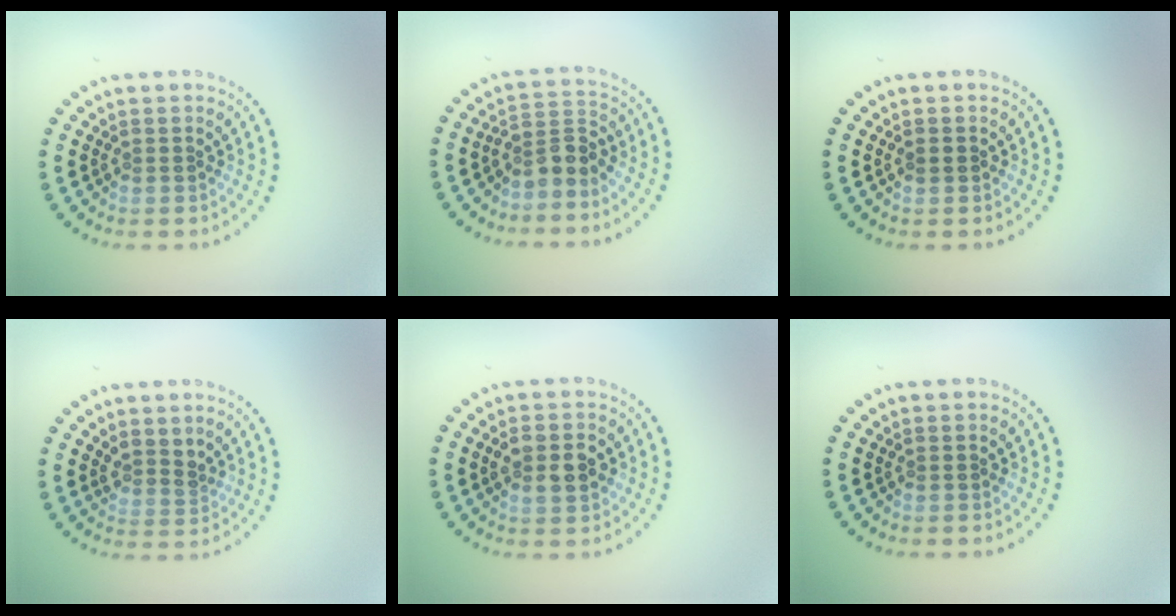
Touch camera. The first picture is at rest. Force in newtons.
{"total": 2.7, "press": 2.1, "slide": 1.7}
{"total": 0.9, "press": 0.8, "slide": 0.1}
{"total": 1.9, "press": 1.5, "slide": 1.2}
{"total": 2.7, "press": 2.7, "slide": 0.3}
{"total": 0.0}